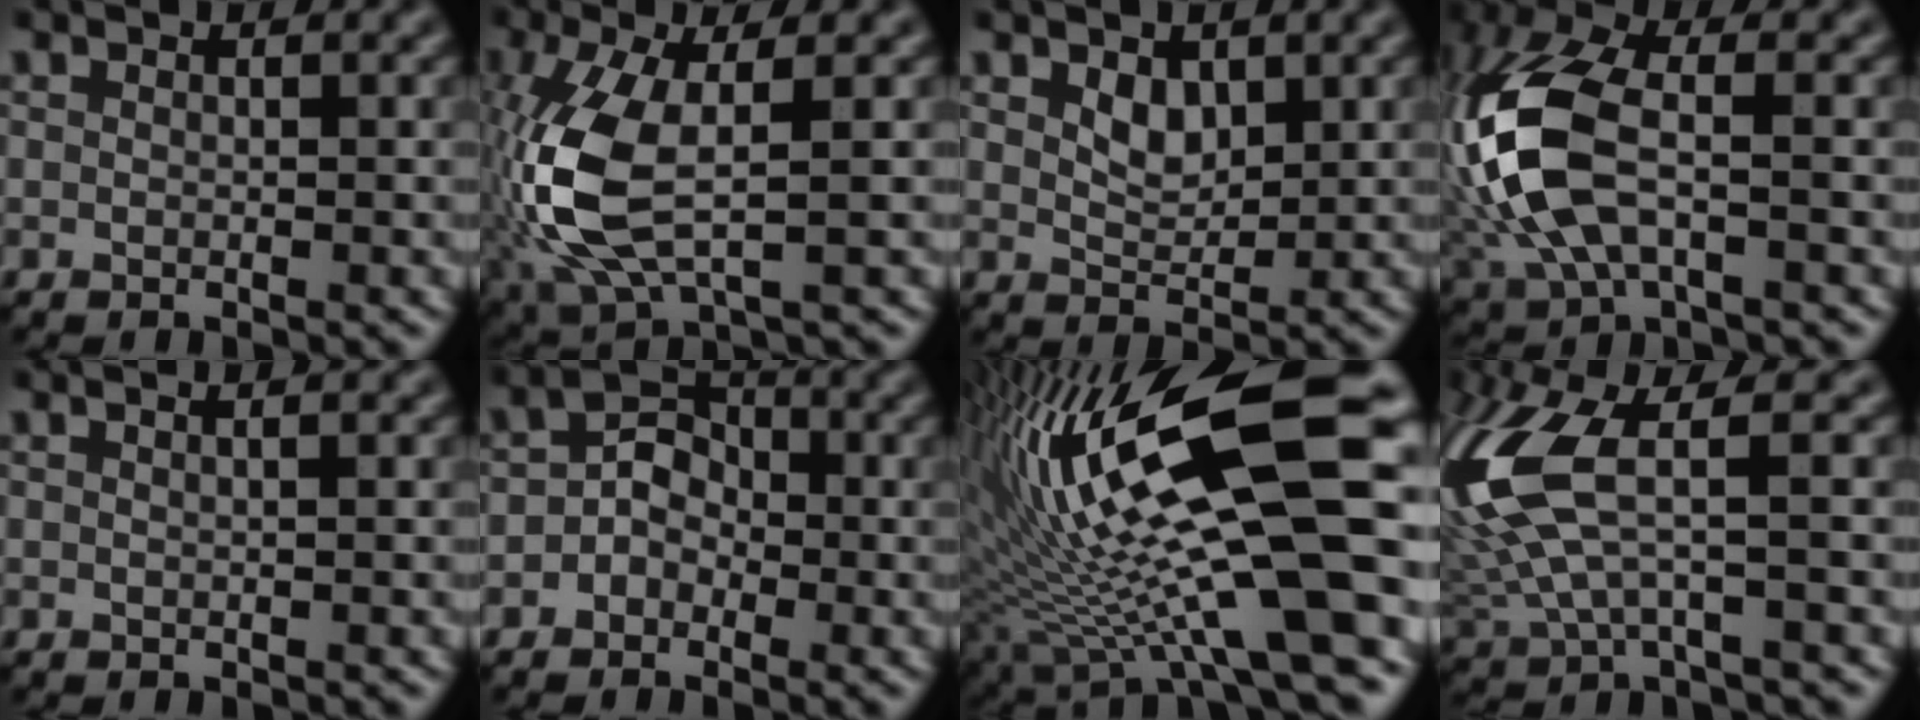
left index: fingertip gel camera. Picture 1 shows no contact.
{"total": 9.0, "force": [-1.0, 3.7, 8.1], "torque": [-0.205, 0.000, -0.020]}
{"total": 2.2, "force": [1.1, 1.3, 1.4], "torque": [-0.027, -0.005, 0.026]}
{"total": 10.9, "force": [-0.5, 5.6, 9.3], "torque": [-0.230, 0.011, -0.021]}
{"total": 1.6, "force": [0.8, 0.7, 1.2], "torque": [0.001, -0.005, -0.005]}
{"total": 2.9, "force": [-0.8, 2.3, 1.5], "torque": [-0.006, 0.010, -0.024]}
{"total": 19.7, "force": [1.4, 5.4, 18.8], "torque": [-0.327, 0.020, 0.015]}
{"total": 8.9, "force": [1.5, 3.0, 8.3], "torque": [-0.206, 0.005, 0.028]}